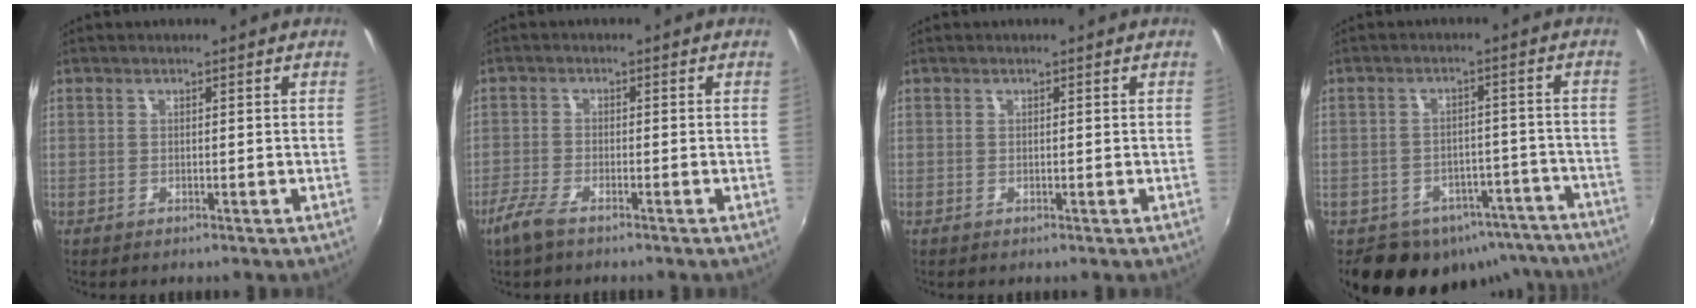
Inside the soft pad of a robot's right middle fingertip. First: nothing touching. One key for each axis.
{"total": 5.1, "fx": -3.7, "fy": 1.6, "fz": 3.0, "tx": -0.087, "ty": -0.009, "tz": -0.078}
{"total": 0.0}
{"total": 16.5, "fx": -12.0, "fy": 9.9, "fz": 5.4, "tx": -0.104, "ty": 0.028, "tz": -0.124}